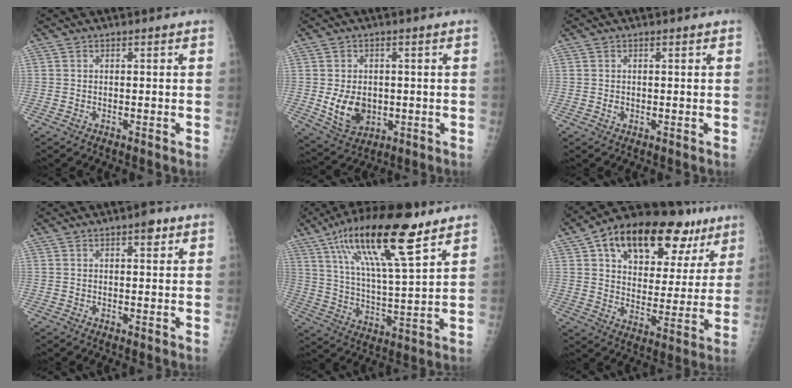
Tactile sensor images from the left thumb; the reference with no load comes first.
{"total": 8.0, "force": [-0.6, 5.9, 5.3], "torque": [-0.071, -0.010, 0.007]}
{"total": 0.8, "force": [0.1, 0.7, 0.5], "torque": [-0.006, 0.000, 0.003]}
{"total": 2.4, "force": [1.4, 0.9, 1.8], "torque": [-0.018, -0.004, 0.017]}
{"total": 20.5, "force": [11.9, 5.1, 16.0], "torque": [-0.273, -0.035, 0.212]}
{"total": 25.2, "force": [13.3, 13.6, 16.5], "torque": [-0.208, 0.005, 0.203]}